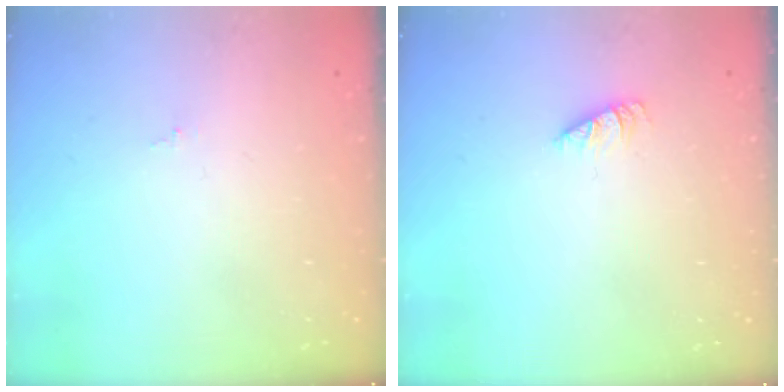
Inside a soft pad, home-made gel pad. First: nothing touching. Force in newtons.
{"total": 1.0, "press": 1.0, "slide": 0.1}